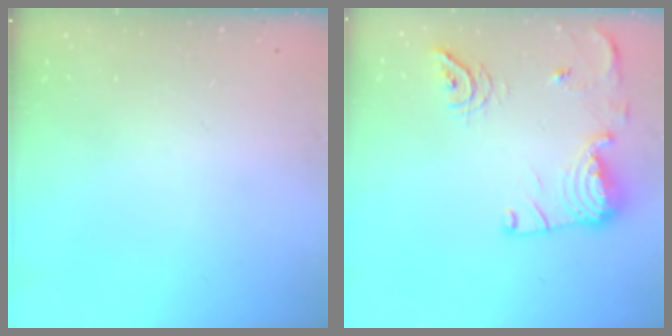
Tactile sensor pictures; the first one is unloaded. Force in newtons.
{"total": 16.1, "press": 15.5, "slide": 4.2}